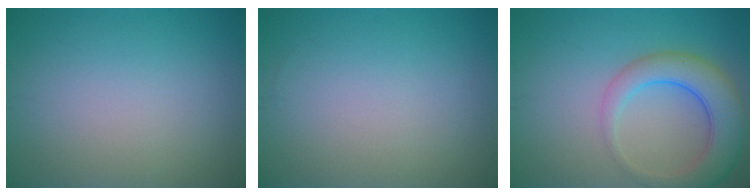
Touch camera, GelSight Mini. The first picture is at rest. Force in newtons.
{"total": 0.0}
{"total": 5.9, "press": 5.8, "slide": 0.4}